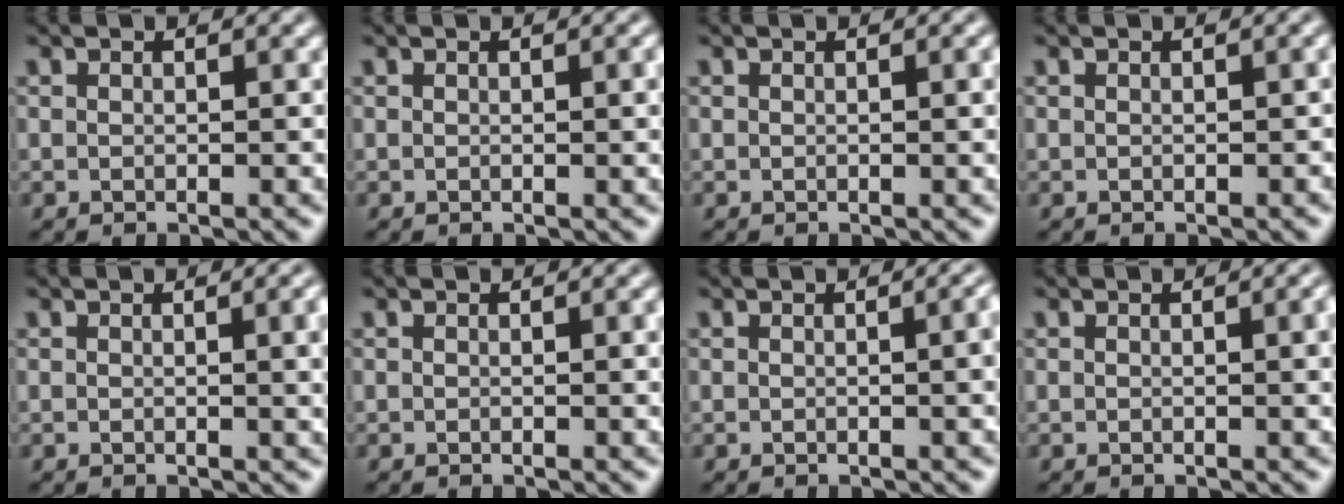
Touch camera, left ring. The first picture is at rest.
{"total": 1.3, "force": [0.1, 0.3, 1.2], "torque": [-0.014, 0.002, 0.001]}
{"total": 1.0, "force": [0.1, 0.2, 1.0], "torque": [-0.011, 0.001, 0.000]}
{"total": 0.0}
{"total": 3.3, "force": [0.4, 1.1, 3.0], "torque": [-0.029, 0.006, 0.002]}
{"total": 0.9, "force": [0.1, 0.2, 0.9], "torque": [-0.010, 0.001, 0.001]}
{"total": 3.1, "force": [0.1, 1.2, 2.9], "torque": [-0.022, 0.007, 0.001]}
{"total": 2.1, "force": [0.2, 0.6, 2.0], "torque": [-0.020, 0.002, 0.000]}